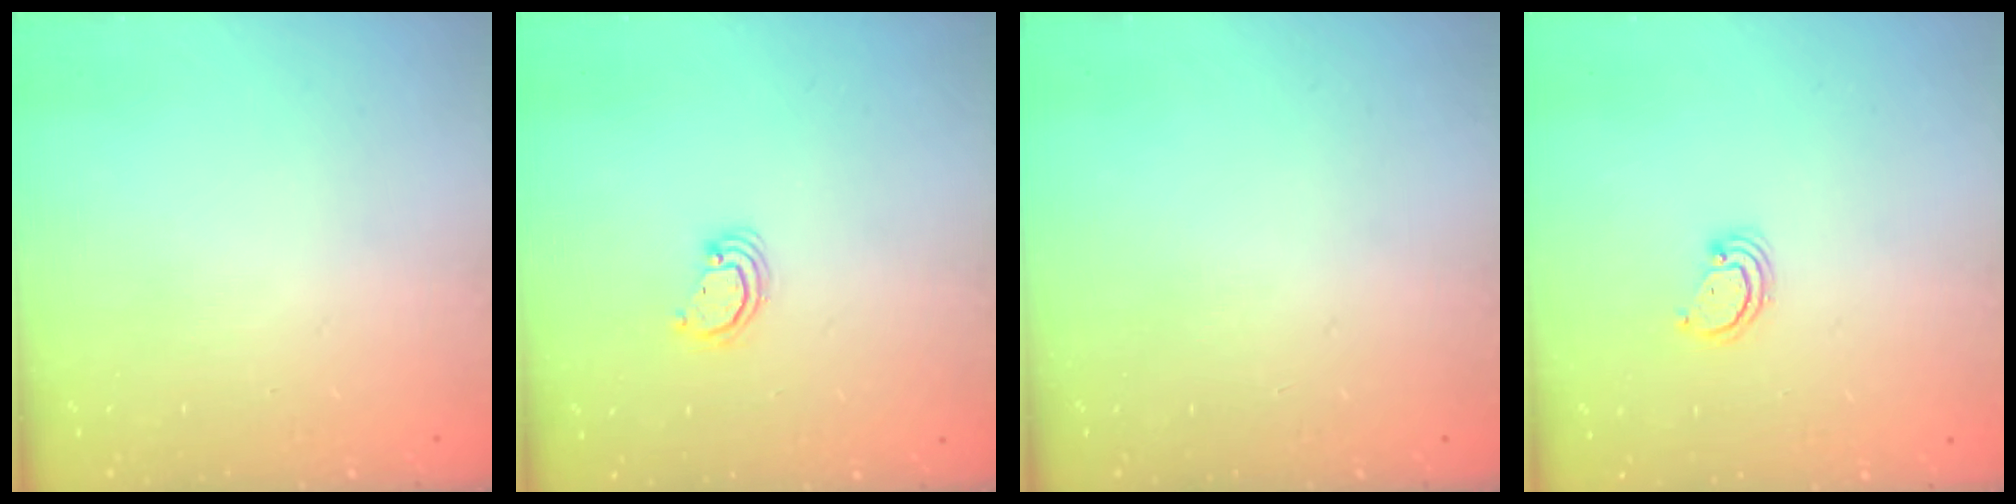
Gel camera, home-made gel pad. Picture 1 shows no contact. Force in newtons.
{"total": 2.7, "press": 2.7, "slide": 0.2}
{"total": 0.0}
{"total": 2.3, "press": 2.3, "slide": 0.2}